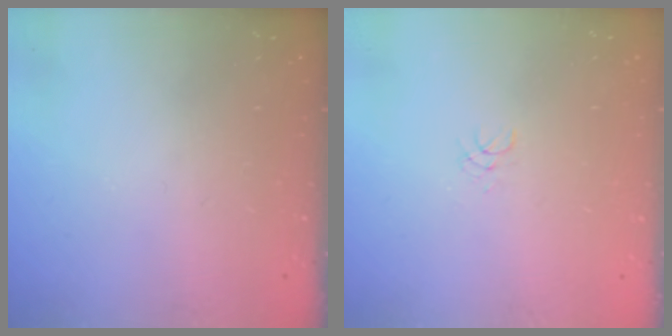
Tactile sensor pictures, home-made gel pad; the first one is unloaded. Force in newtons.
{"total": 1.1, "press": 1.1, "slide": 0.1}